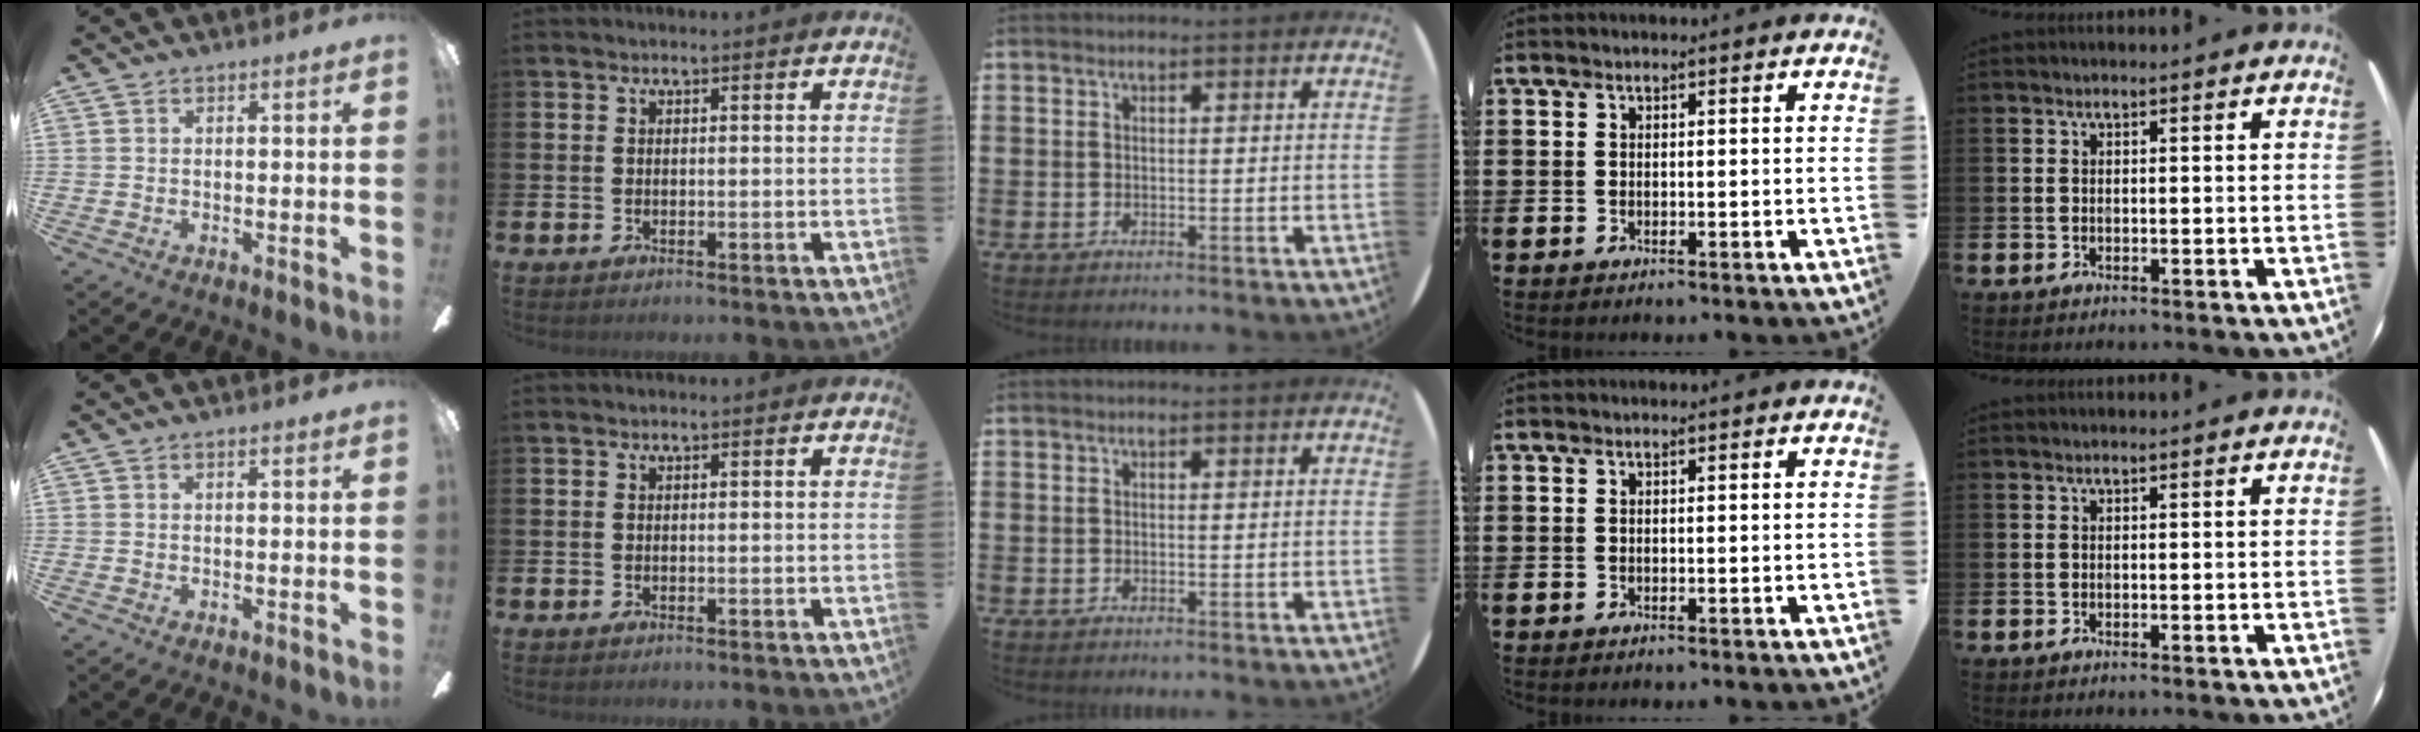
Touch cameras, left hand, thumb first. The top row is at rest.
{}